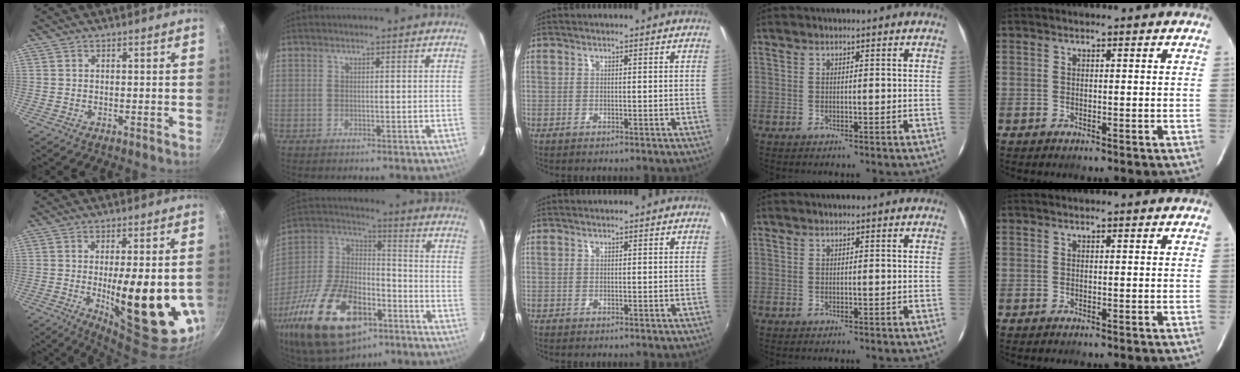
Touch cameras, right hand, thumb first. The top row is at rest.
{"thumb": {"total": 20.7, "force": [-2.7, 6.9, 19.3], "torque": [-0.253, -0.021, -0.026]}, "index": {"total": 28.6, "force": [-14.8, 14.8, 19.5], "torque": [-0.406, -0.012, -0.244]}}